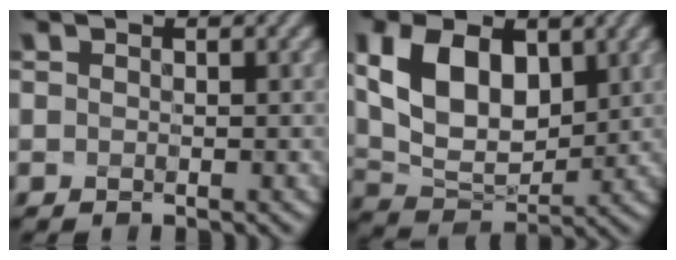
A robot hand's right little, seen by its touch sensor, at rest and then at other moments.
{"total": 7.4, "force": [2.0, 4.4, 5.7], "torque": [-0.115, -0.006, 0.037]}